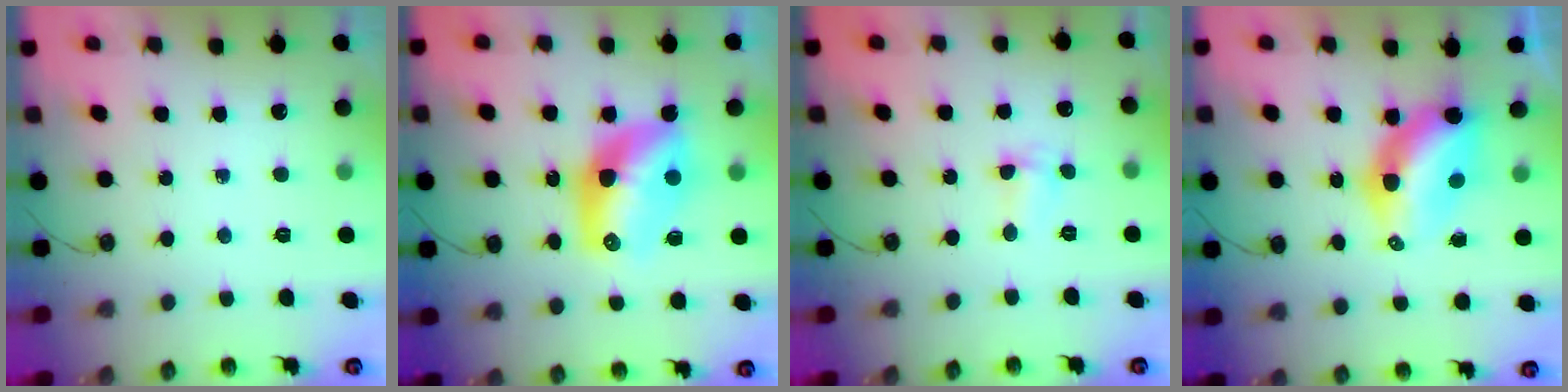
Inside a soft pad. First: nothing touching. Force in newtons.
{"total": 11.5, "press": 11.5, "slide": 0.8}
{"total": 1.7, "press": 1.6, "slide": 0.6}
{"total": 6.9, "press": 6.9, "slide": 0.6}